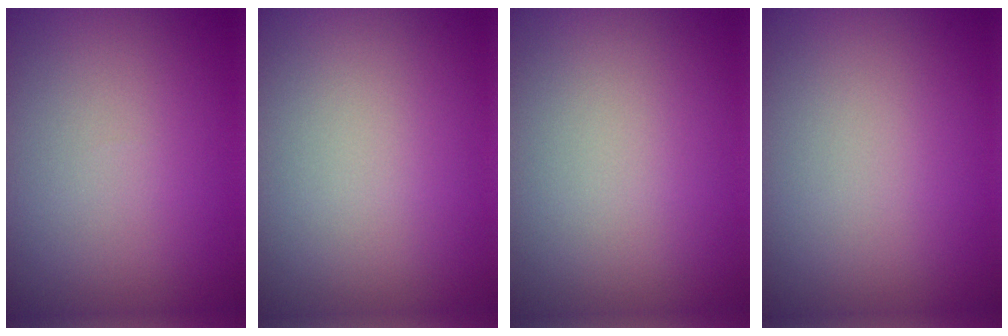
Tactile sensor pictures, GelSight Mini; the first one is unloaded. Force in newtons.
{"total": 0.0}
{"total": 0.0}
{"total": 0.0}